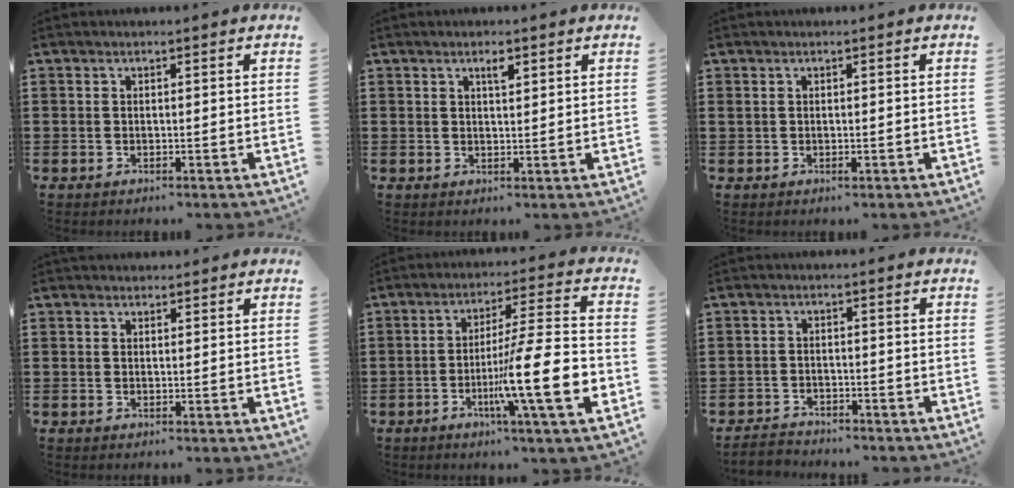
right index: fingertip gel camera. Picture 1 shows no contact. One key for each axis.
{"total": 1.7, "fx": 0.9, "fy": 0.4, "fz": 1.4, "tx": -0.021, "ty": 0.000, "tz": 0.013}
{"total": 0.5, "fx": 0.0, "fy": 0.1, "fz": 0.5, "tx": -0.011, "ty": -0.002, "tz": 0.001}
{"total": 0.9, "fx": 0.7, "fy": 0.5, "fz": 0.0, "tx": -0.001, "ty": 0.002, "tz": 0.014}
{"total": 15.2, "fx": -5.1, "fy": 1.6, "fz": 14.2, "tx": -0.235, "ty": -0.008, "tz": -0.086}
{"total": 2.3, "fx": -2.3, "fy": 0.4, "fz": -0.2, "tx": -0.005, "ty": -0.001, "tz": -0.051}